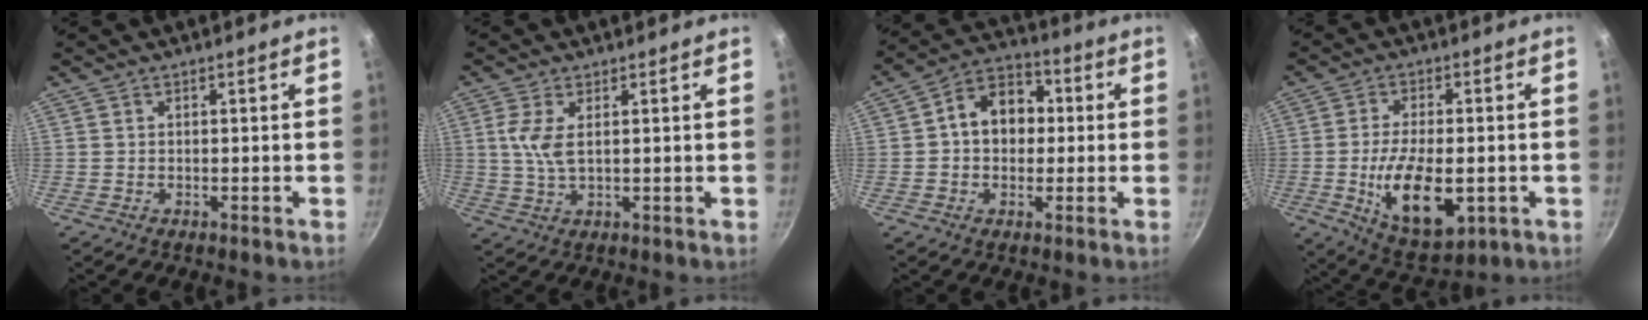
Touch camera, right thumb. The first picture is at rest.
{"total": 4.9, "force": [1.2, 1.9, 4.3], "torque": [-0.095, -0.002, 0.026]}
{"total": 10.6, "force": [0.7, 8.2, 6.6], "torque": [-0.061, 0.026, -0.006]}
{"total": 14.2, "force": [-2.8, 6.9, 12.1], "torque": [-0.199, -0.001, -0.037]}